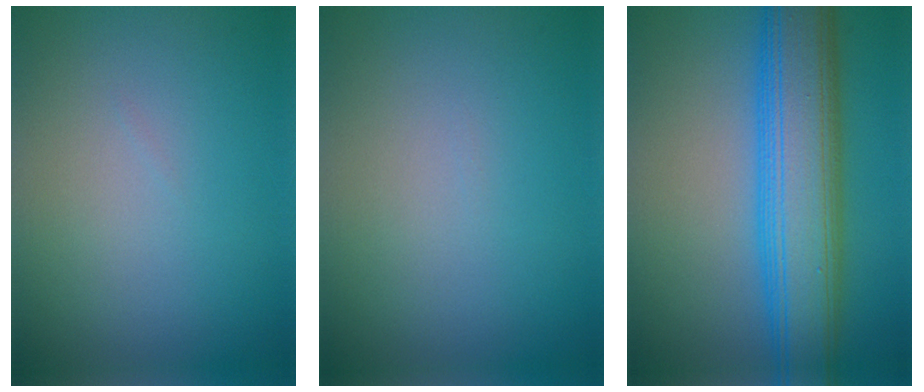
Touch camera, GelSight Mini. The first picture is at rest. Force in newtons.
{"total": 0.0}
{"total": 9.6, "press": 9.6, "slide": 0.1}